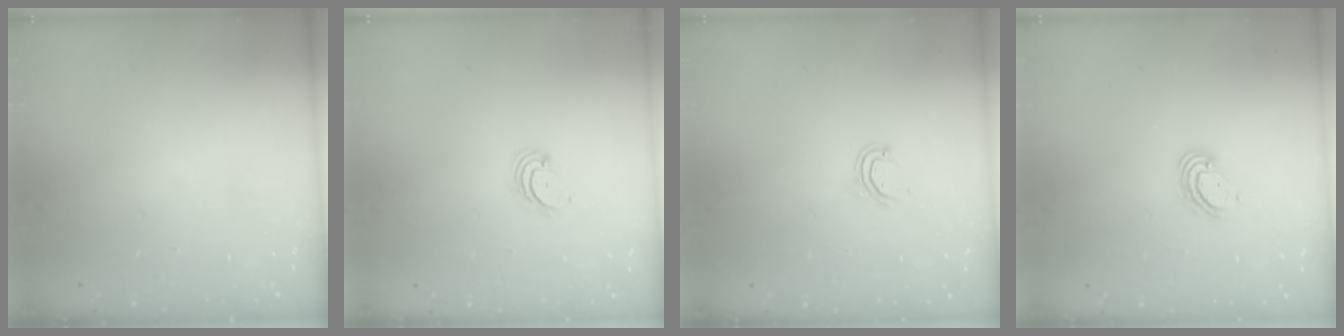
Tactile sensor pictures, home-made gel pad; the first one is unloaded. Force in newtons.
{"total": 2.7, "press": 2.7, "slide": 0.3}
{"total": 3.7, "press": 3.7, "slide": 0.3}
{"total": 4.1, "press": 4.1, "slide": 0.3}